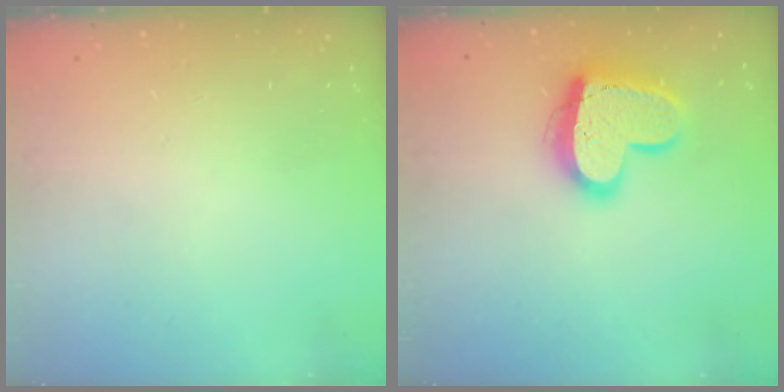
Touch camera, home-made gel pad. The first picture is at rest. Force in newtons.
{"total": 16.8, "press": 16.7, "slide": 1.5}